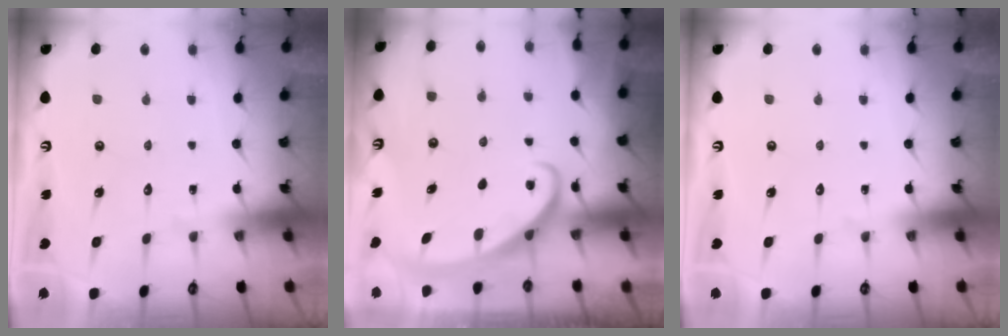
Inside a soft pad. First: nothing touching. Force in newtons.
{"total": 2.8, "press": 2.8, "slide": 0.3}
{"total": 0.0}